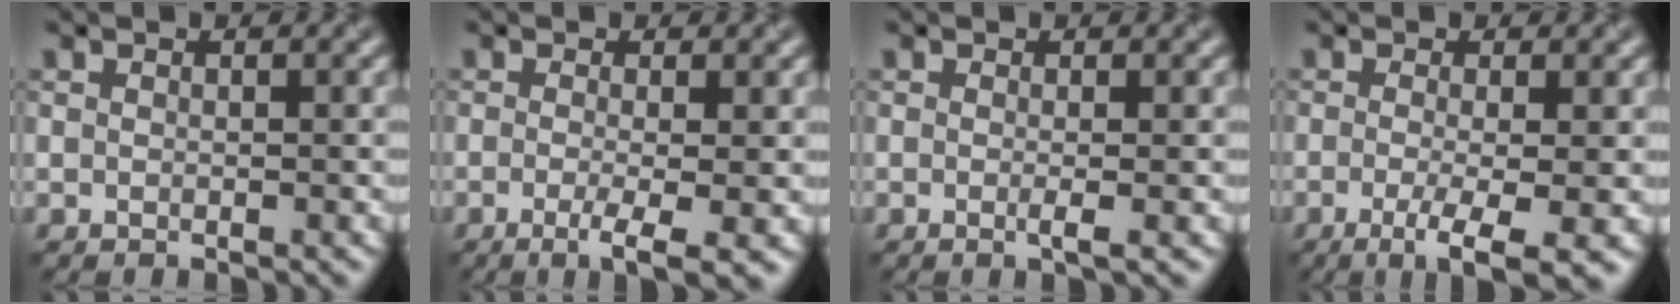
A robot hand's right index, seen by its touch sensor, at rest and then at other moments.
{"total": 3.9, "force": [-1.0, 0.9, 3.7], "torque": [-0.062, -0.012, -0.018]}
{"total": 1.3, "force": [-0.2, 0.3, 1.3], "torque": [-0.019, -0.005, -0.006]}
{"total": 5.1, "force": [-1.8, 1.2, 4.7], "torque": [-0.075, -0.010, -0.029]}